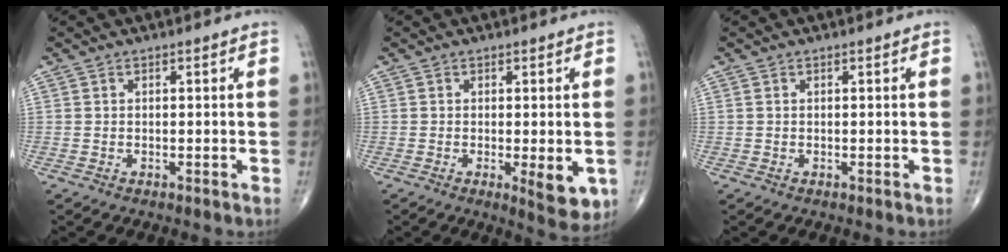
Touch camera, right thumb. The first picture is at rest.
{"total": 5.8, "force": [-1.2, 1.9, 5.3], "torque": [-0.065, -0.013, -0.013]}
{"total": 0.0}